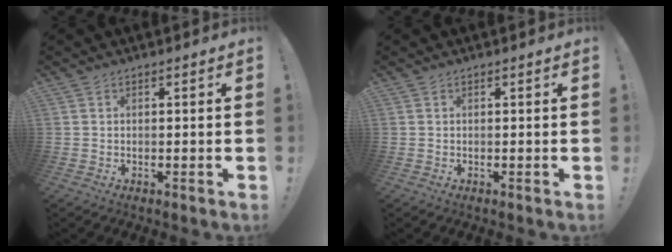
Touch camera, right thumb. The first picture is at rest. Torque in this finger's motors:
{"motor_torque": [-0.08, 0.08, -0.03, 0.03, 0.00]}